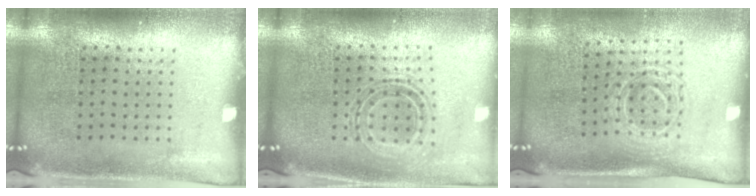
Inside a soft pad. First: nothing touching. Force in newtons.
{"total": 0.7, "press": 0.7, "slide": 0.1}
{"total": 1.7, "press": 1.3, "slide": 1.0}